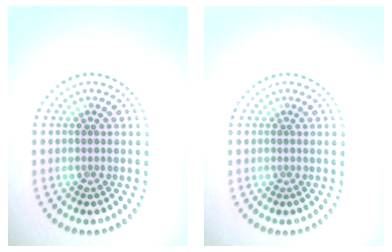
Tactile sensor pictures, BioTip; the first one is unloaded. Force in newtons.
{"total": 0.0}